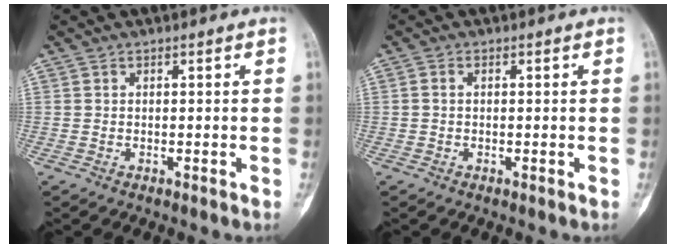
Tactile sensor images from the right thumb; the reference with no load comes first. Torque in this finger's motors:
{"motor_torque": [-0.12, 0.01, 0.15, -0.03, -0.06]}